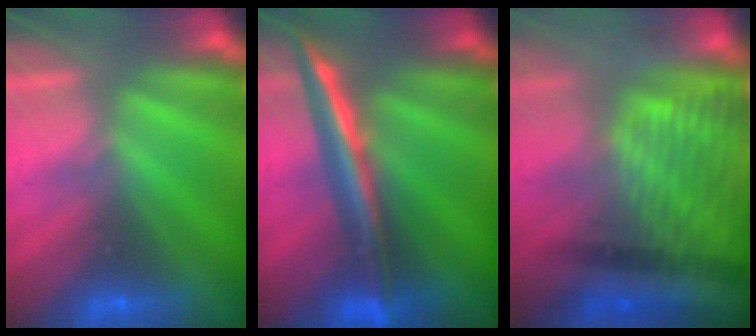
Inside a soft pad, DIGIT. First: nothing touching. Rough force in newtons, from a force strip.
{"total": 2.8}
{"total": 4.6}